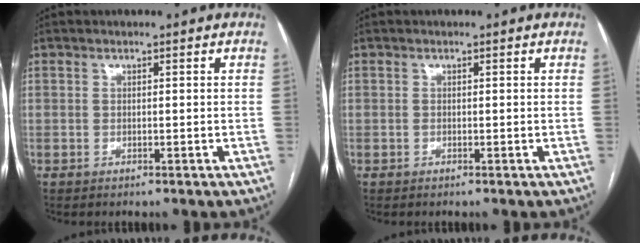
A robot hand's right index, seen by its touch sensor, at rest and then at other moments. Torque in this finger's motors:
{"motor_torque": [0.12, 0.00, 0.06, 0.01]}